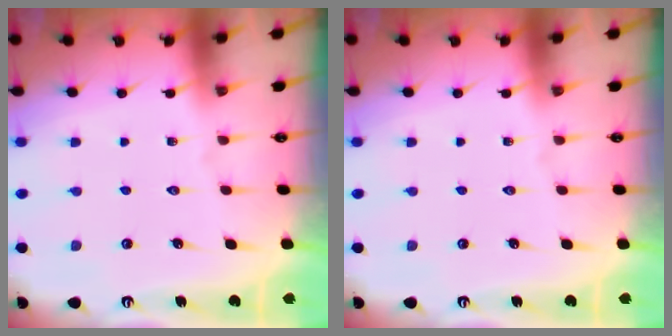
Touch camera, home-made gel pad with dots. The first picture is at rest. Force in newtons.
{"total": 0.0}